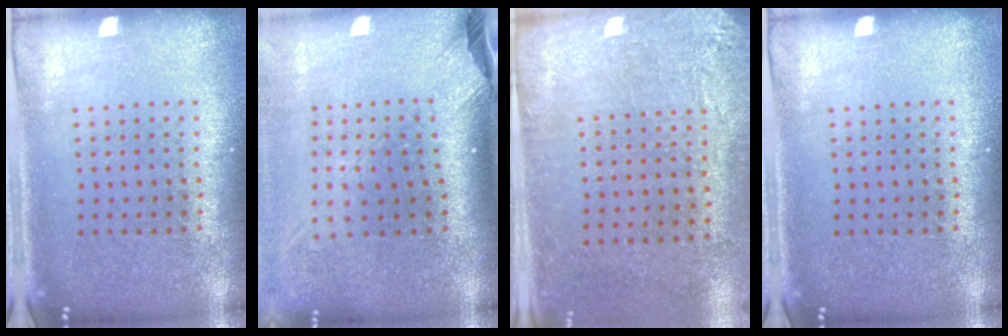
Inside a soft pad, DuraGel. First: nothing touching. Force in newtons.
{"total": 2.6, "press": 1.8, "slide": 1.8}
{"total": 2.8, "press": 2.3, "slide": 1.6}
{"total": 0.0}